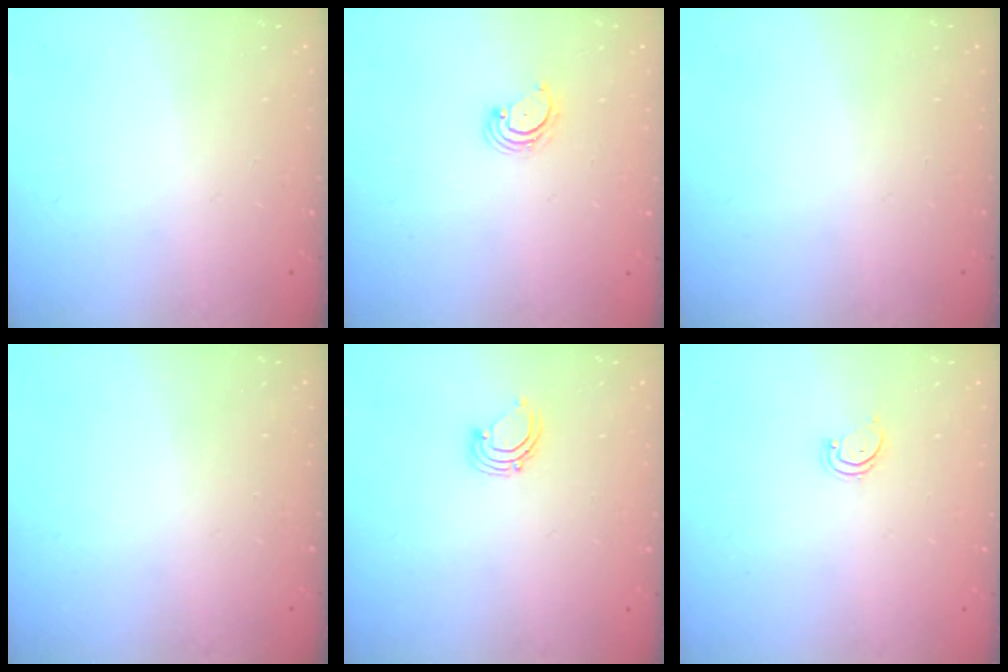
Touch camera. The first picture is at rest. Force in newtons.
{"total": 3.3, "press": 3.3, "slide": 0.6}
{"total": 0.0}
{"total": 0.0}
{"total": 2.9, "press": 2.9, "slide": 0.2}
{"total": 1.9, "press": 1.9, "slide": 0.2}